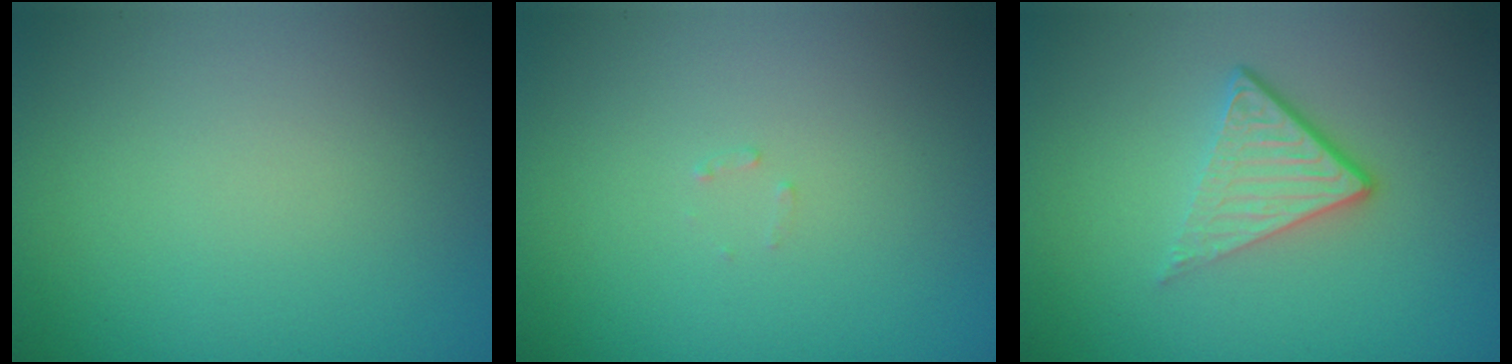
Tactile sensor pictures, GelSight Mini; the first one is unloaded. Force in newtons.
{"total": 0.6, "press": 0.6, "slide": 0.1}
{"total": 4.0, "press": 2.5, "slide": 3.0}